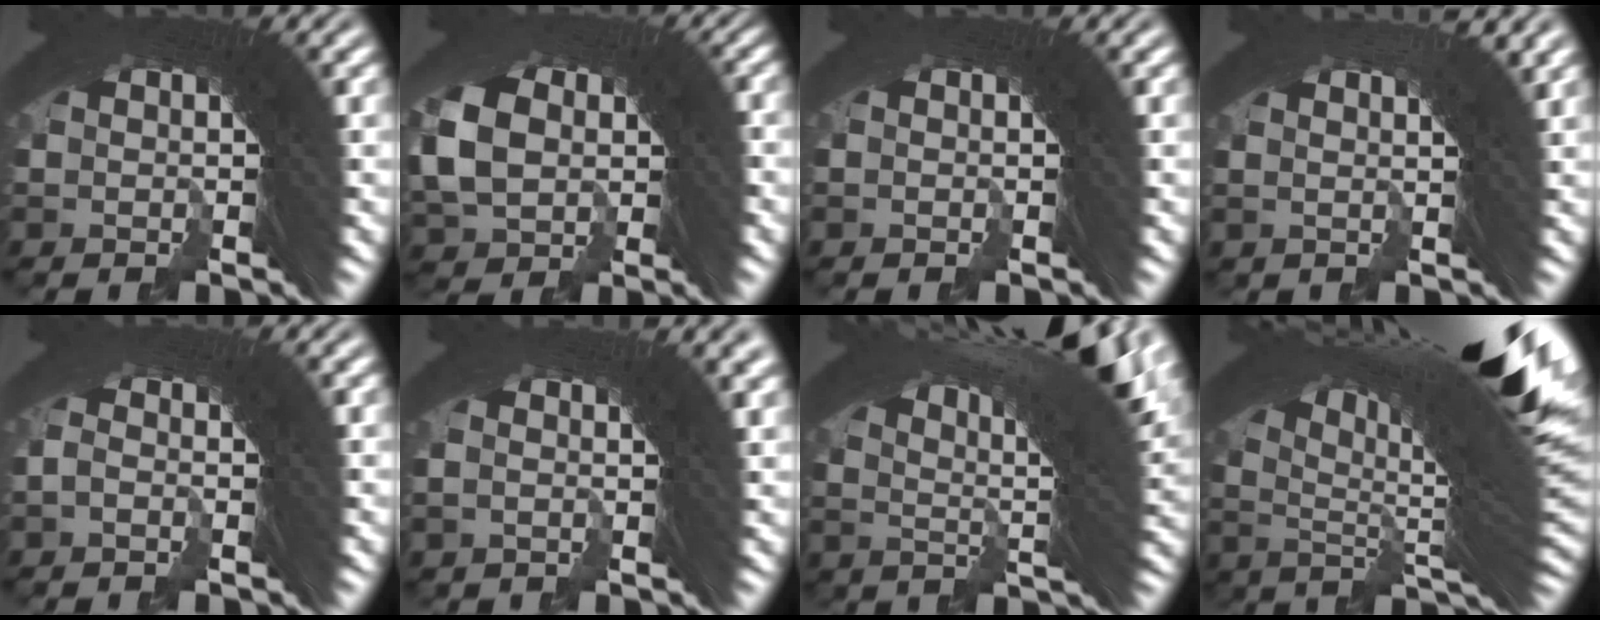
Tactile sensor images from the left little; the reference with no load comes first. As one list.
[{"total": 5.9, "force": [0.7, 4.7, 3.6], "torque": [-0.068, -0.003, 0.016]}, {"total": 0.0}, {"total": 3.1, "force": [2.5, -0.8, 1.6], "torque": [-0.012, 0.011, 0.041]}, {"total": 1.0, "force": [-0.8, -0.4, -0.1], "torque": [-0.002, 0.010, -0.020]}, {"total": 2.5, "force": [1.1, 0.2, 2.3], "torque": [-0.014, 0.022, 0.007]}, {"total": 13.3, "force": [8.1, 3.2, 10.0], "torque": [-0.122, 0.041, 0.114]}, {"total": 19.8, "force": [9.5, 6.7, 16.0], "torque": [-0.212, 0.034, 0.135]}]